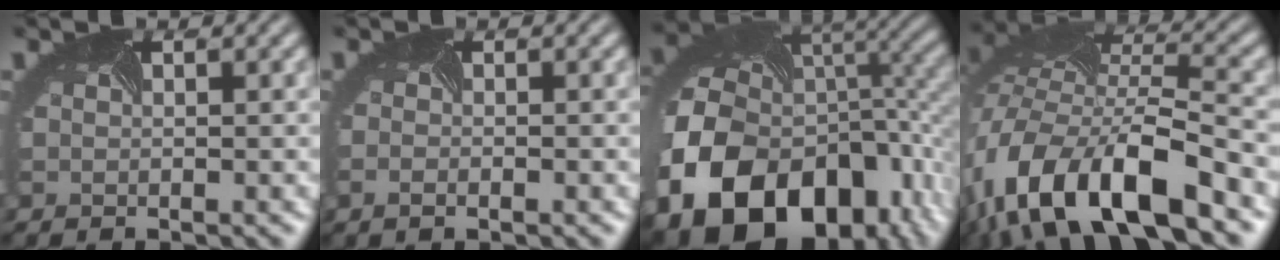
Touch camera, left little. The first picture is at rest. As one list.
[{"total": 0.7, "force": [-0.4, 0.5, 0.4], "torque": [-0.001, 0.002, -0.002]}, {"total": 20.4, "force": [-7.2, 14.7, 12.2], "torque": [-0.268, -0.048, -0.090]}, {"total": 13.9, "force": [-7.3, 6.3, 10.0], "torque": [-0.213, 0.004, -0.135]}]